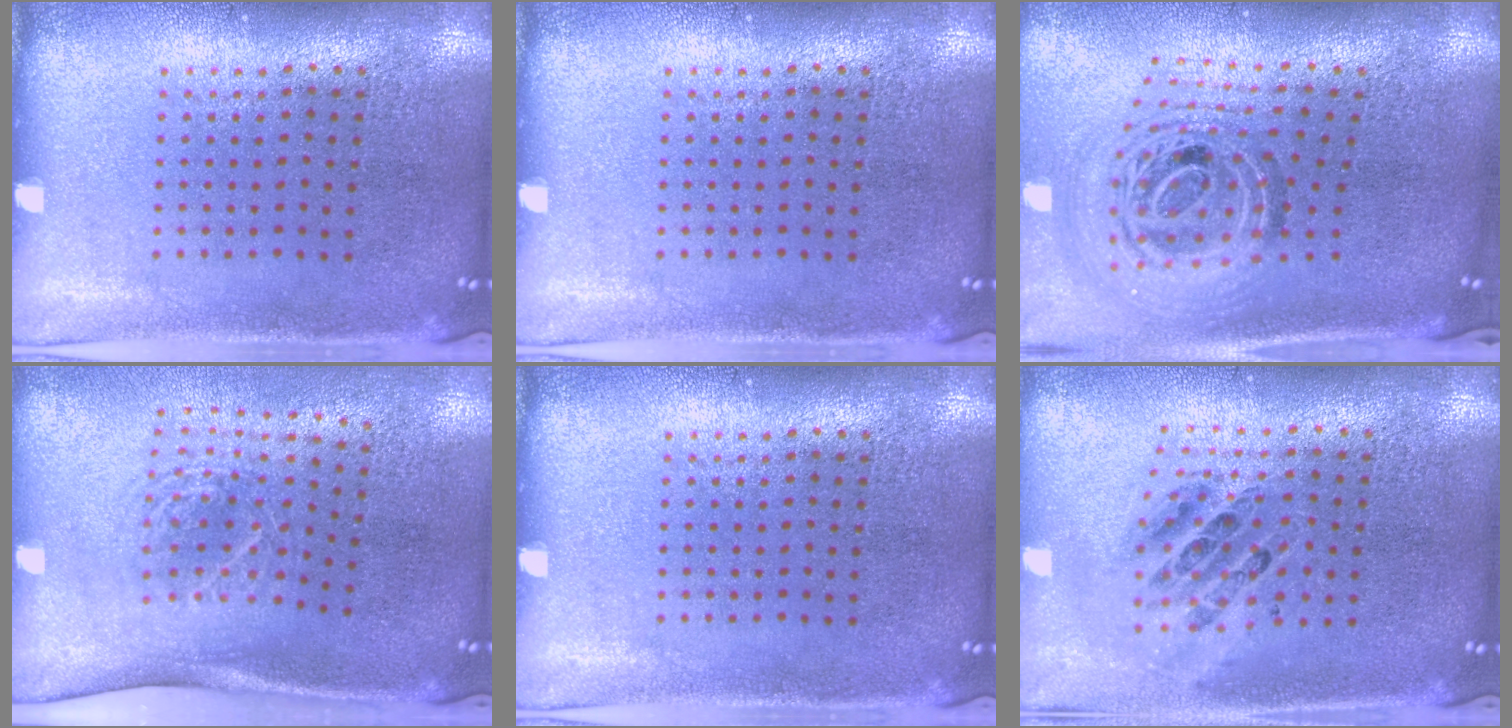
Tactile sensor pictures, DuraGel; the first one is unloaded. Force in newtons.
{"total": 0.0}
{"total": 2.1, "press": 1.7, "slide": 1.3}
{"total": 1.8, "press": 1.3, "slide": 1.2}
{"total": 0.0}
{"total": 0.7, "press": 0.7, "slide": 0.1}